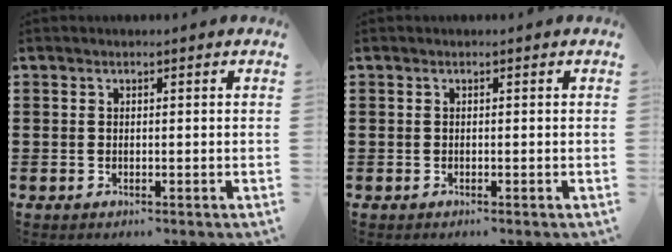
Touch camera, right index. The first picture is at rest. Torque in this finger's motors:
{"motor_torque": [-1.24, 0.90, -1.05, -0.18]}